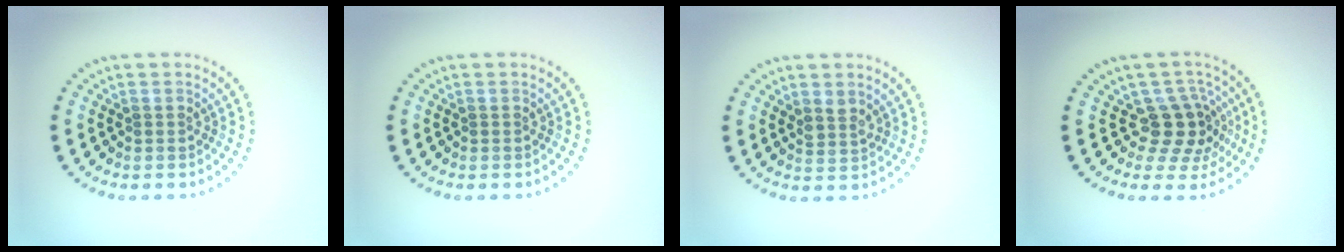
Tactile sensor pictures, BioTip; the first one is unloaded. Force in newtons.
{"total": 0.0}
{"total": 1.5, "press": 1.2, "slide": 0.8}
{"total": 3.9, "press": 3.1, "slide": 2.4}